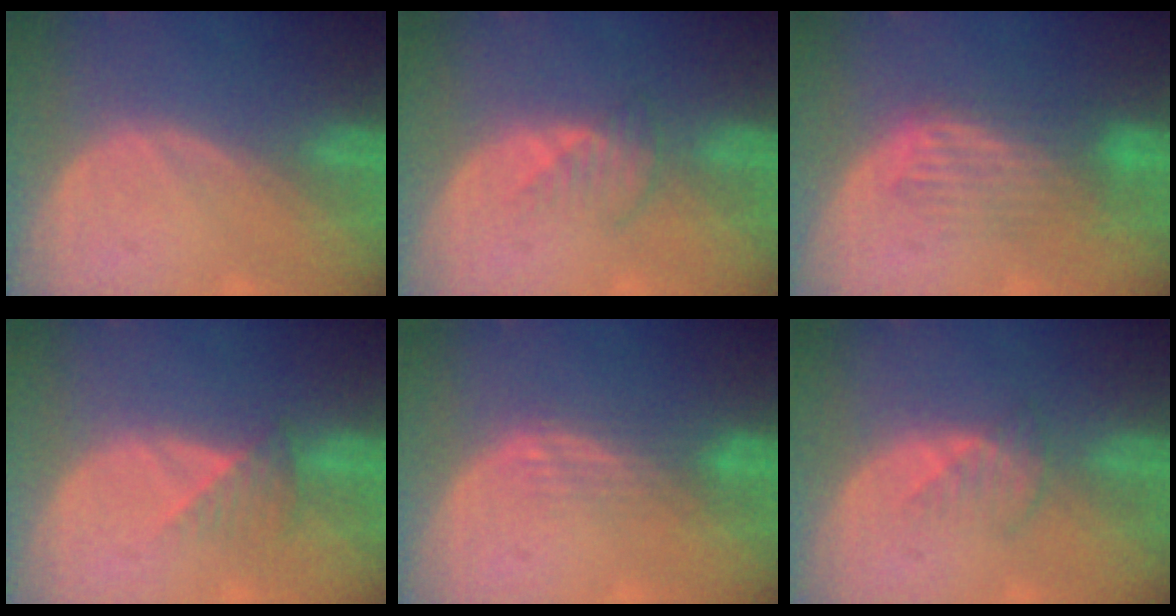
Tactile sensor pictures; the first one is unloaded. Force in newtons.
{"total": 2.8, "press": 2.7, "slide": 0.8}
{"total": 5.4, "press": 5.4, "slide": 0.4}
{"total": 3.3, "press": 2.9, "slide": 1.5}
{"total": 3.0, "press": 2.5, "slide": 1.7}
{"total": 2.5, "press": 2.5, "slide": 0.3}